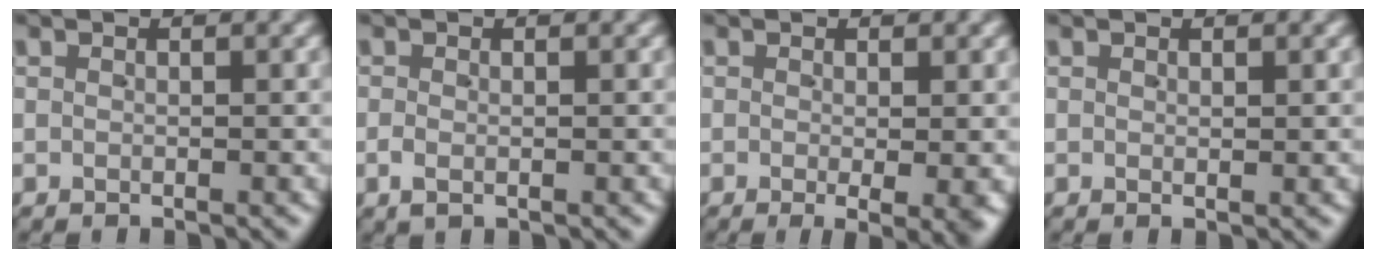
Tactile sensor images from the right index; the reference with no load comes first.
{"total": 1.1, "force": [-0.6, 0.4, 0.8], "torque": [-0.021, -0.007, -0.005]}
{"total": 3.1, "force": [-1.2, 0.4, 2.9], "torque": [-0.036, -0.015, -0.010]}
{"total": 0.0}